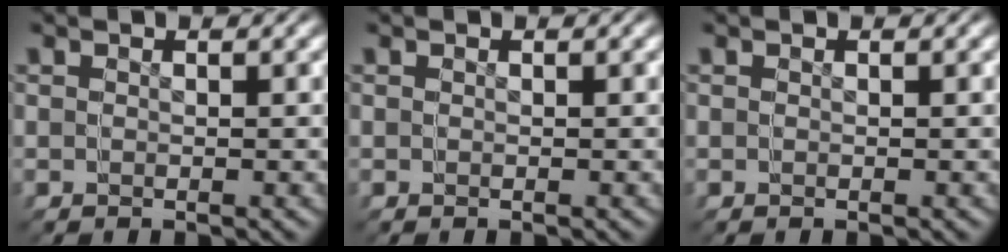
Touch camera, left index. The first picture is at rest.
{"total": 0.0}
{"total": 0.0}